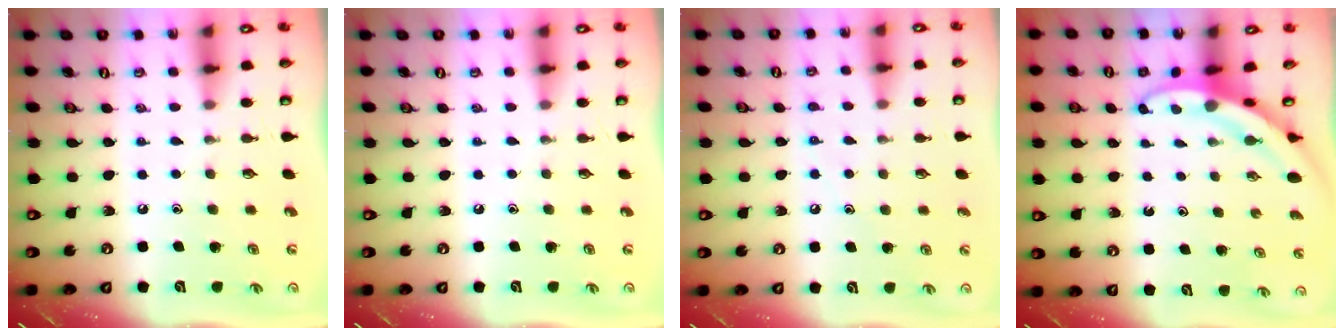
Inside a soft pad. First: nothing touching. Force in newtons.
{"total": 0.0}
{"total": 5.0, "press": 5.0, "slide": 0.5}
{"total": 3.2, "press": 3.2, "slide": 0.3}